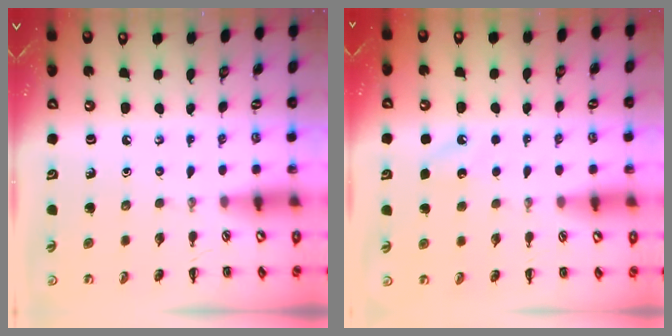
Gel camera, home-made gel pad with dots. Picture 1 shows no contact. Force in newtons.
{"total": 4.9, "press": 4.7, "slide": 1.4}